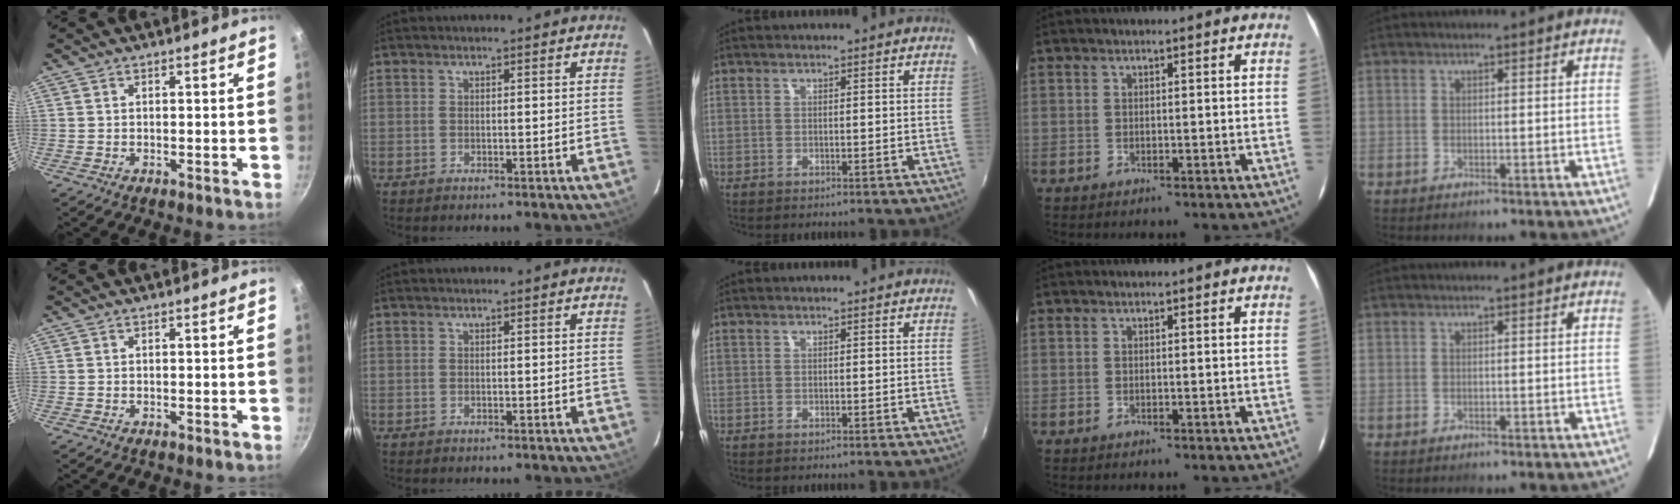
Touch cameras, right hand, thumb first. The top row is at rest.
{}